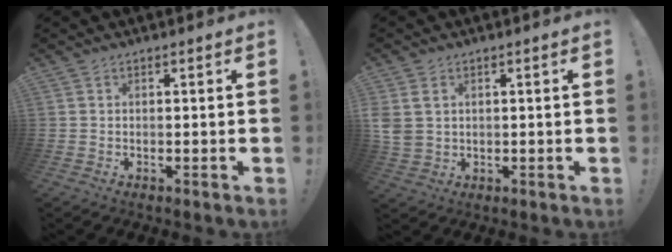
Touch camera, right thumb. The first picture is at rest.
{"total": 5.5, "force": [2.0, 4.2, 2.9], "torque": [-0.055, -0.006, 0.039]}